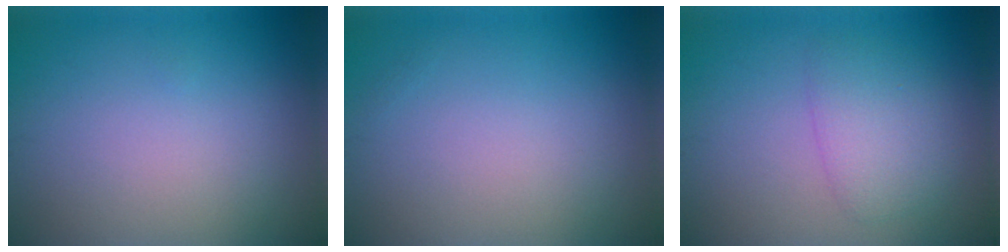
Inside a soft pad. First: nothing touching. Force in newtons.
{"total": 0.0}
{"total": 2.9, "press": 2.9, "slide": 0.2}